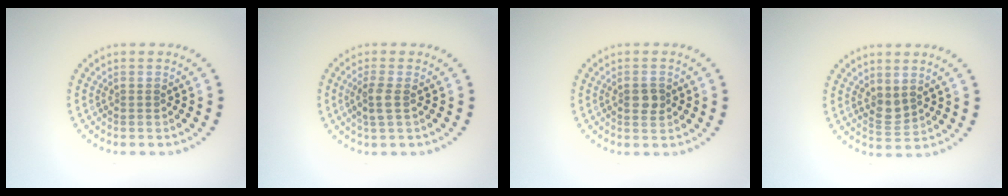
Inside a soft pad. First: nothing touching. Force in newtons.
{"total": 1.9, "press": 1.8, "slide": 0.7}
{"total": 1.7, "press": 1.7, "slide": 0.1}
{"total": 1.7, "press": 1.4, "slide": 0.9}